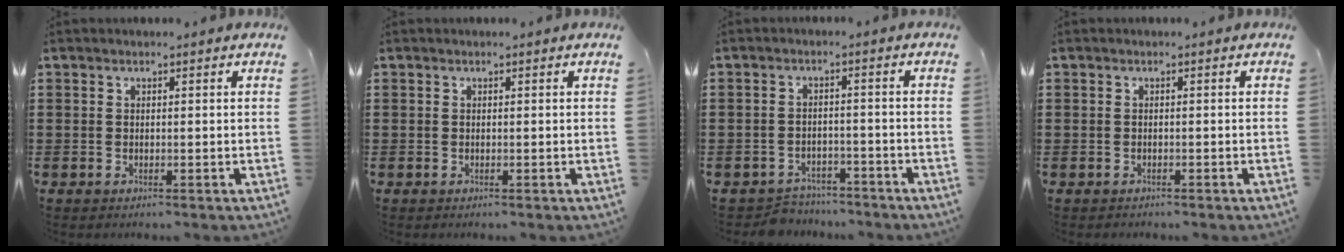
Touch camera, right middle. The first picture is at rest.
{"total": 0.0}
{"total": 3.1, "force": [-3.1, 0.7, -0.2], "torque": [-0.006, 0.000, -0.067]}
{"total": 0.6, "force": [-0.5, 0.4, -0.1], "torque": [0.001, 0.003, -0.012]}